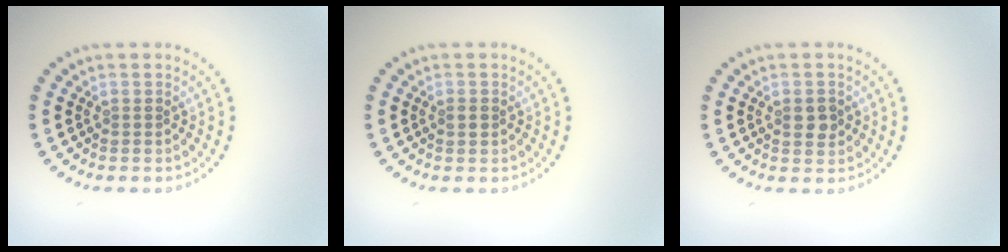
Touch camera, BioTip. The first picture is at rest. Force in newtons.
{"total": 1.0, "press": 1.0, "slide": 0.1}
{"total": 2.0, "press": 2.0, "slide": 0.1}